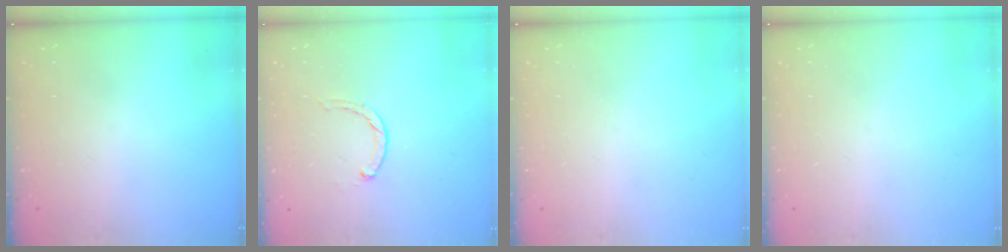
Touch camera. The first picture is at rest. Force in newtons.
{"total": 0.6, "press": 0.6, "slide": 0.2}
{"total": 0.0}
{"total": 0.0}